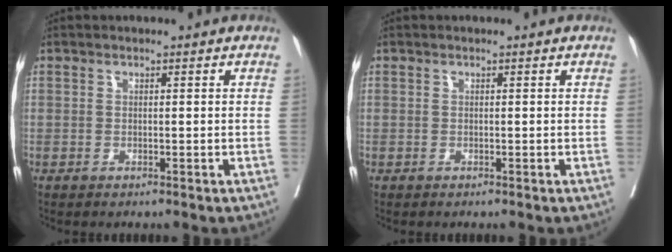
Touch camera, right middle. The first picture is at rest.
{"total": 0.0}